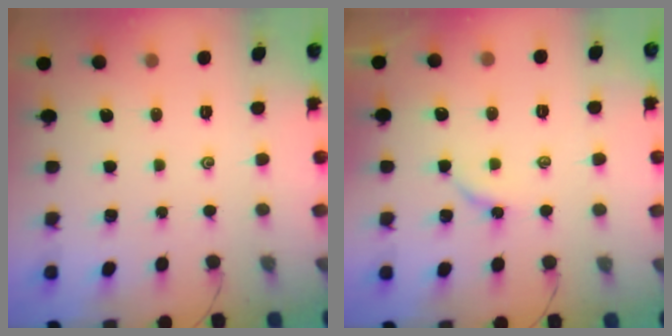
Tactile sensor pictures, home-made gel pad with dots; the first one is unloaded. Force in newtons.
{"total": 2.5, "press": 2.4, "slide": 0.4}